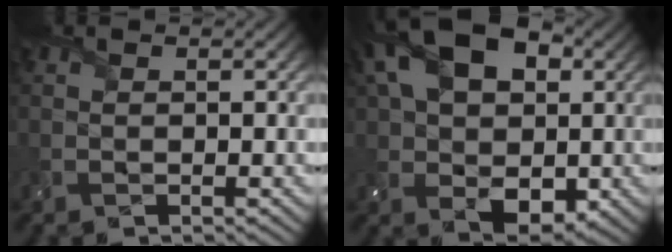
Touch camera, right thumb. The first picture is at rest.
{"total": 15.3, "force": [3.5, 10.1, 10.9], "torque": [-0.210, 0.005, 0.067]}